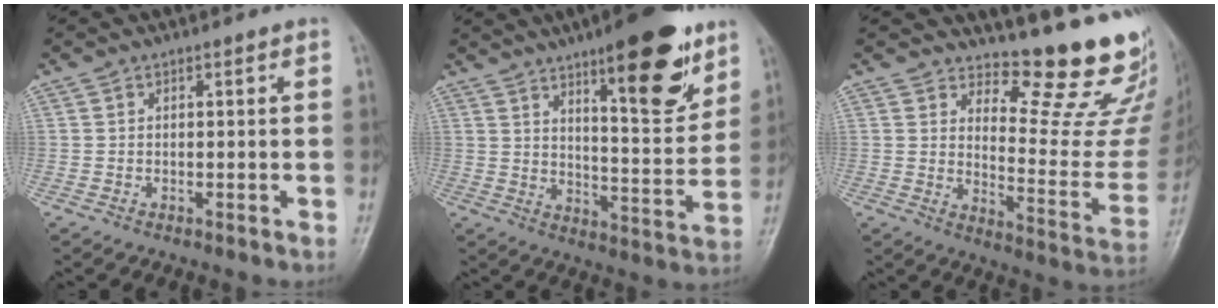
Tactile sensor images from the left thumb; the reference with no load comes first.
{"total": 17.4, "force": [10.4, 5.0, 13.1], "torque": [-0.152, -0.062, 0.158]}
{"total": 16.5, "force": [15.2, 3.0, 5.8], "torque": [-0.037, -0.181, 0.186]}